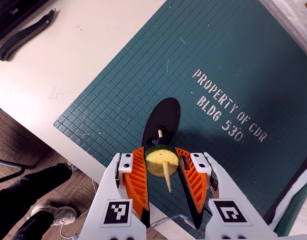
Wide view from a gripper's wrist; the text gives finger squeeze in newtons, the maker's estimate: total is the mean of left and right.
{"total": 10.9, "left": 10.4, "right": 11.4}